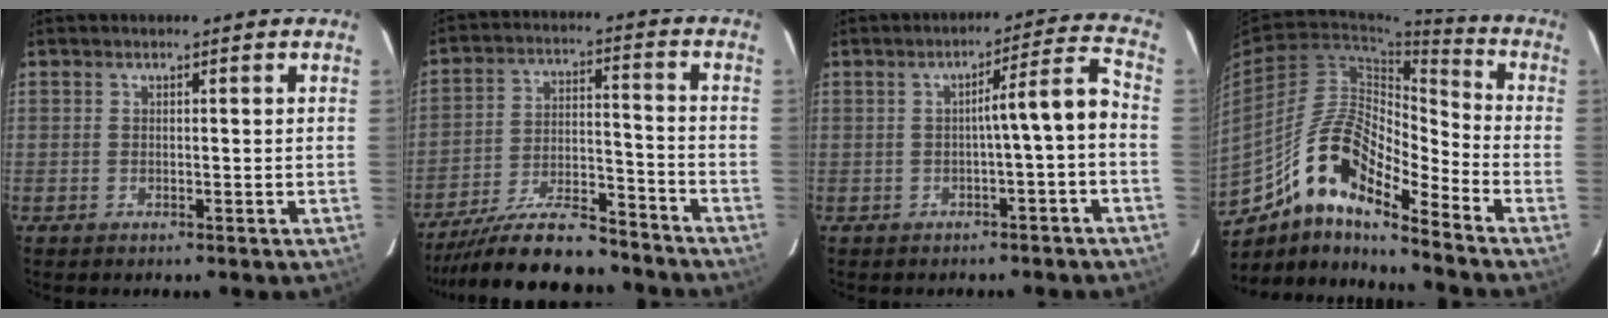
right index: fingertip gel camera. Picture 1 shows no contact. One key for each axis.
{"total": 14.6, "fx": -13.2, "fy": 2.7, "fz": 5.8, "tx": -0.100, "ty": 0.013, "tz": -0.224}
{"total": 6.0, "fx": -1.4, "fy": -0.2, "fz": 5.8, "tx": -0.078, "ty": 0.021, "tz": -0.019}
{"total": 14.4, "fx": -9.7, "fy": 3.6, "fz": 10.0, "tx": -0.183, "ty": 0.028, "tz": -0.168}